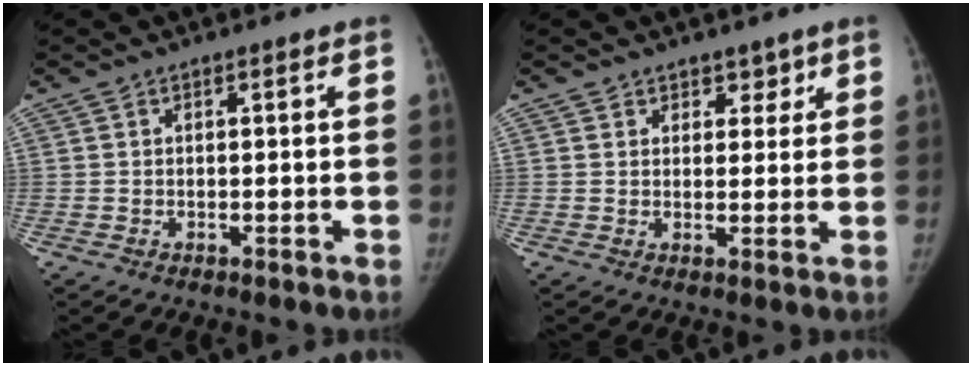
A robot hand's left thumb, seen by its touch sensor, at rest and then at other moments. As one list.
[{"total": 3.3, "force": [2.2, 2.3, 0.6], "torque": [0.027, -0.012, 0.027]}]